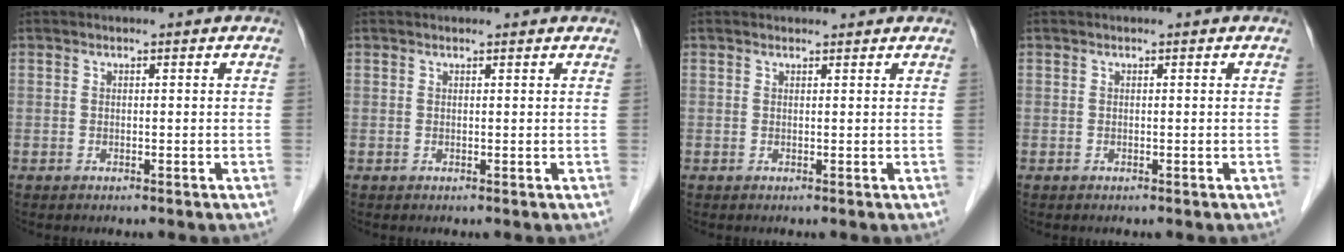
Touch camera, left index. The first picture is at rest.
{"total": 1.3, "force": [1.2, 0.3, 0.3], "torque": [-0.013, 0.010, 0.016]}
{"total": 1.8, "force": [1.7, 0.4, 0.1], "torque": [-0.010, 0.013, 0.024]}
{"total": 0.0}